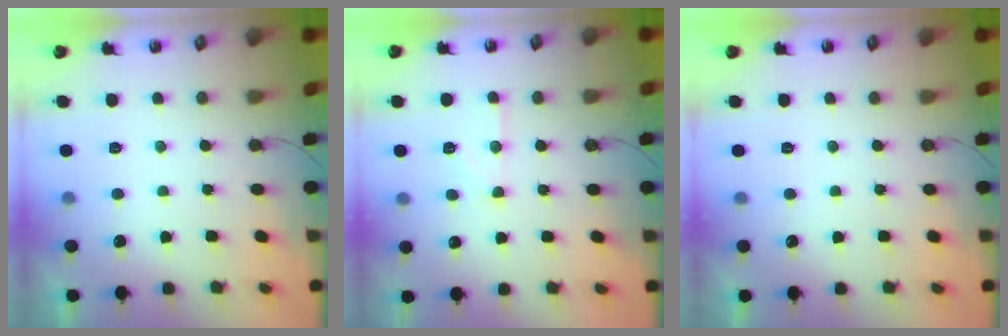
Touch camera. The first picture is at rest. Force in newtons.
{"total": 10.1, "press": 10.1, "slide": 0.9}
{"total": 0.0}